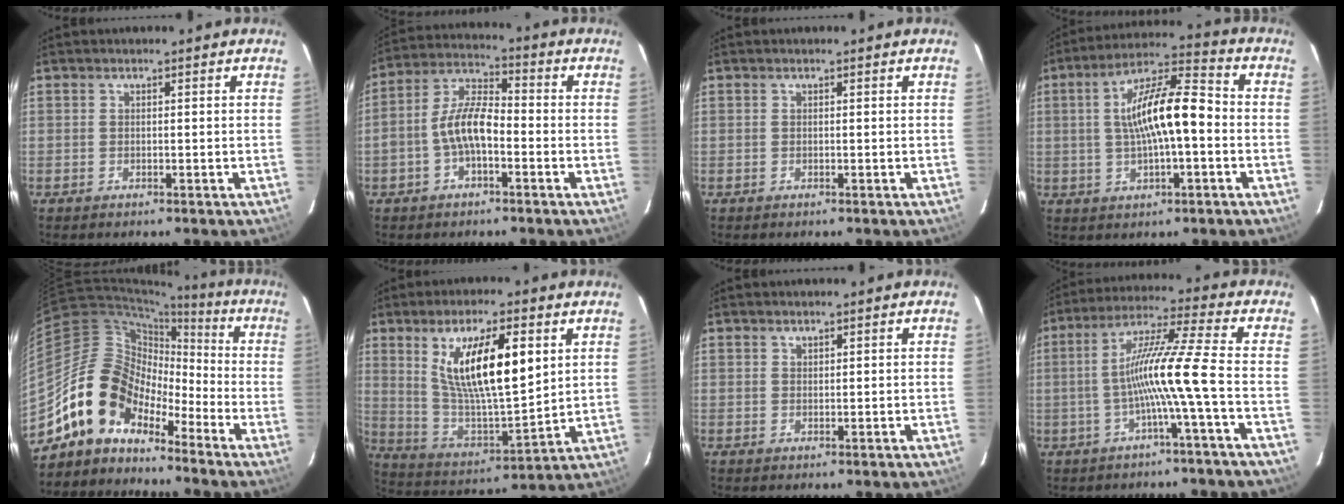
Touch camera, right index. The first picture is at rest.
{"total": 8.7, "force": [-2.5, 3.8, 7.3], "torque": [-0.156, 0.020, -0.048]}
{"total": 0.0}
{"total": 13.0, "force": [-0.5, 3.6, 12.5], "torque": [-0.222, 0.023, -0.008]}
{"total": 12.0, "force": [-8.9, 7.0, 3.9], "torque": [-0.070, 0.038, -0.178]}
{"total": 17.3, "force": [6.1, 5.2, 15.4], "torque": [-0.267, -0.007, 0.120]}
{"total": 0.7, "force": [0.6, 0.2, 0.1], "torque": [-0.001, 0.001, 0.013]}
{"total": 10.7, "force": [-2.9, -2.0, 10.1], "torque": [-0.191, 0.008, -0.053]}